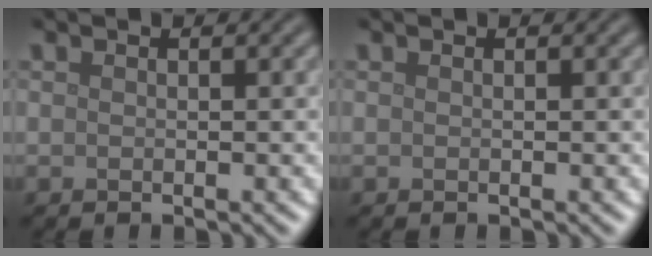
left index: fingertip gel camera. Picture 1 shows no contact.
{"total": 0.0}